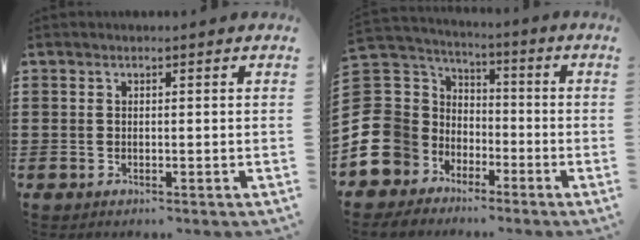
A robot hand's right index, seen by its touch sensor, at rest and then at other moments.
{"total": 10.8, "force": [-4.5, 9.4, 2.5], "torque": [-0.117, -0.003, -0.088]}